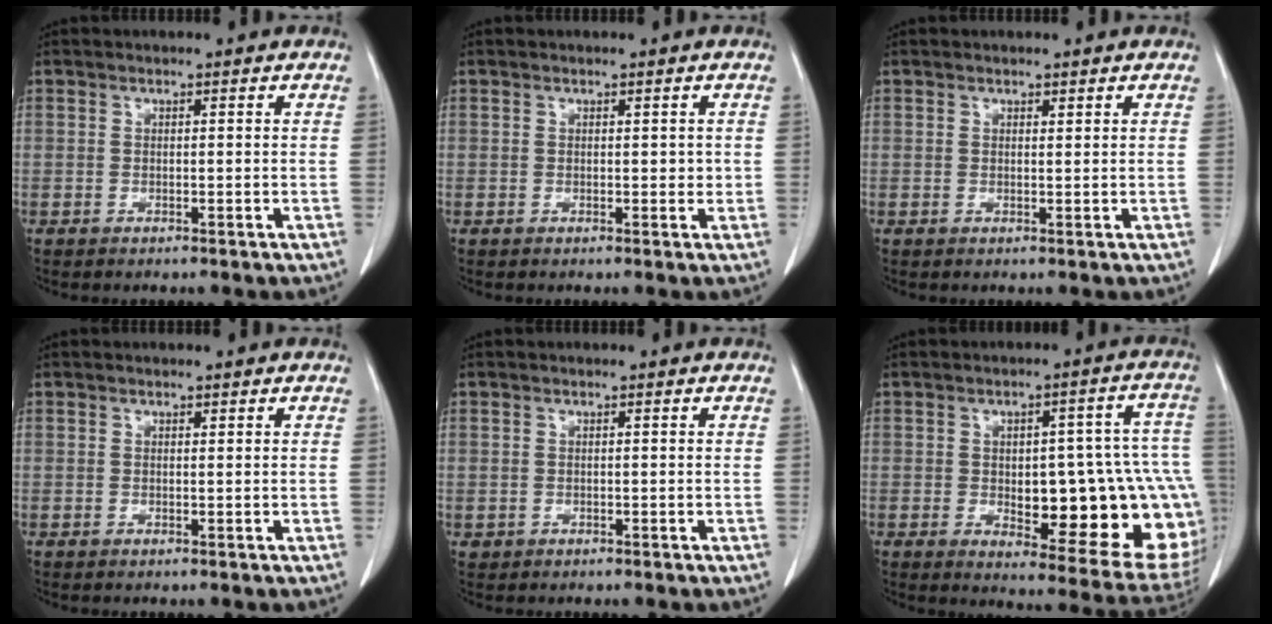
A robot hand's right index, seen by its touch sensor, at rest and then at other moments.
{"total": 1.2, "force": [0.2, 0.8, 0.9], "torque": [-0.007, 0.001, 0.004]}
{"total": 0.5, "force": [0.4, 0.1, 0.2], "torque": [-0.007, -0.004, 0.007]}
{"total": 0.0}
{"total": 0.7, "force": [-0.1, 0.6, 0.0], "torque": [0.003, 0.005, -0.002]}
{"total": 21.9, "force": [-3.1, 6.8, 20.6], "torque": [-0.171, 0.031, -0.008]}